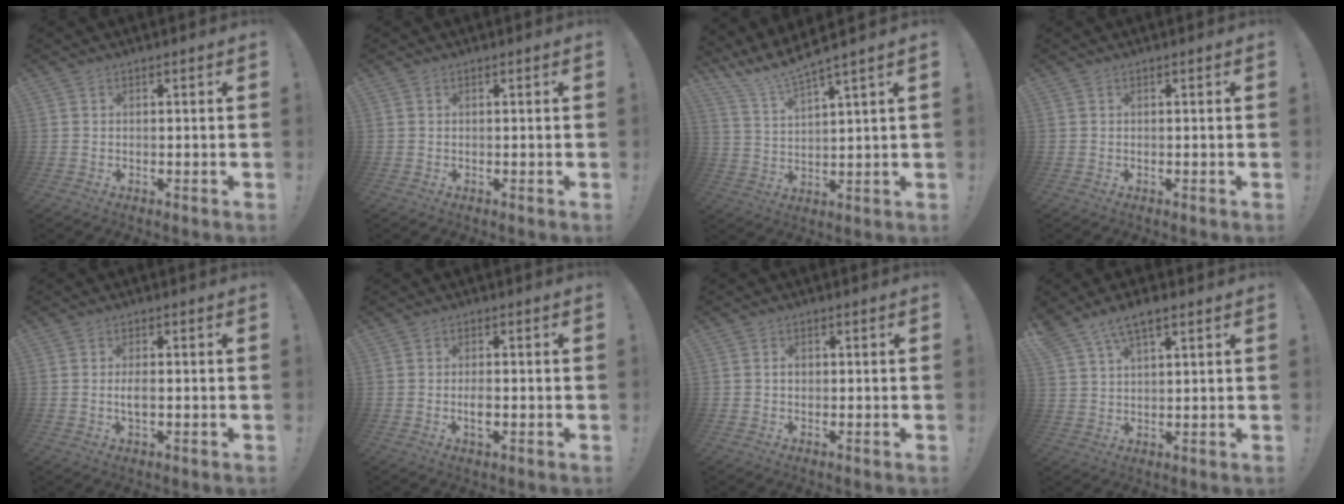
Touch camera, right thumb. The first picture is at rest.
{"total": 0.0}
{"total": 7.7, "force": [7.0, -0.5, 3.3], "torque": [-0.075, -0.051, 0.123]}
{"total": 0.0}
{"total": 3.0, "force": [-0.6, 1.2, 2.7], "torque": [-0.054, 0.001, -0.014]}
{"total": 3.2, "force": [-1.1, 1.4, 2.7], "torque": [-0.044, -0.001, -0.021]}
{"total": 1.5, "force": [-0.3, 1.1, 0.9], "torque": [-0.018, 0.005, -0.006]}
{"total": 6.7, "force": [4.7, 2.5, 4.1], "torque": [-0.072, -0.017, 0.086]}